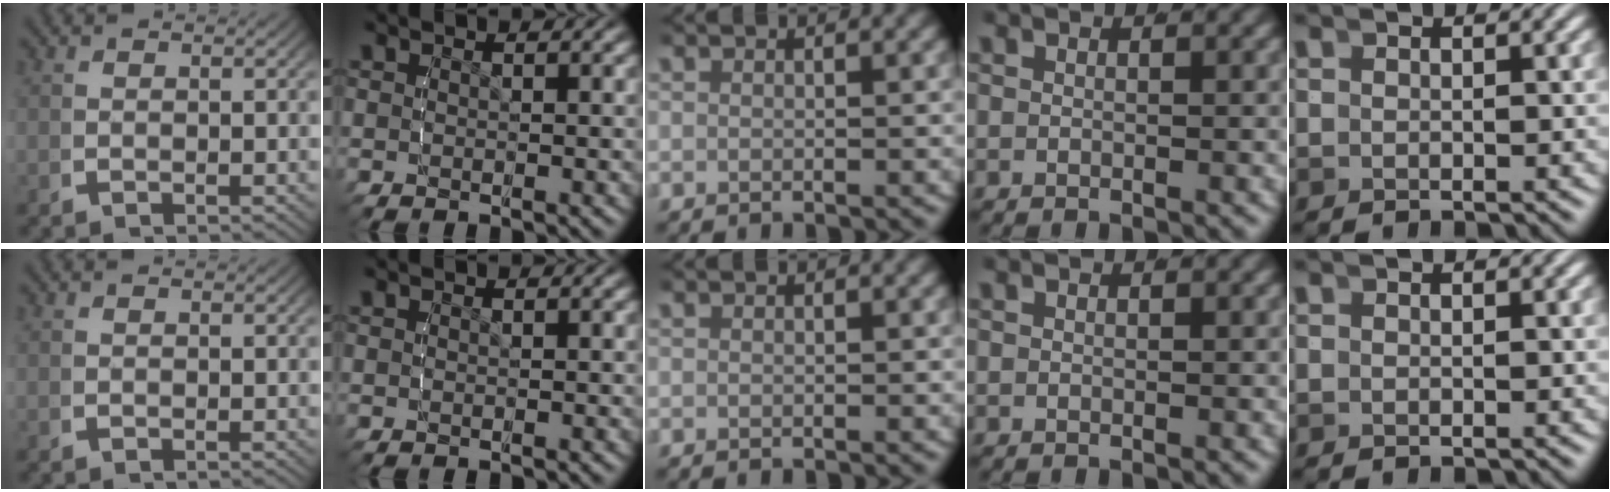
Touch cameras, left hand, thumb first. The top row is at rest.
{}